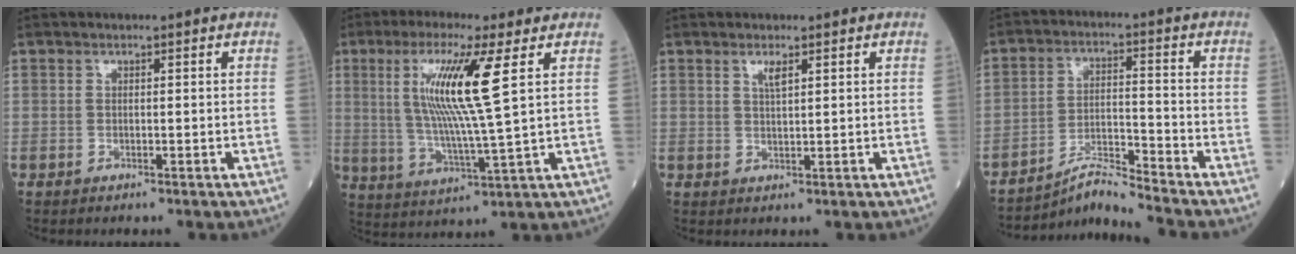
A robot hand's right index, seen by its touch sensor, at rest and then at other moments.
{"total": 12.1, "force": [3.6, -0.8, 11.5], "torque": [-0.233, -0.006, 0.065]}
{"total": 1.7, "force": [1.0, 0.1, 1.4], "torque": [-0.031, -0.001, 0.020]}
{"total": 6.6, "force": [-6.2, -2.0, 1.1], "torque": [-0.032, -0.003, -0.110]}